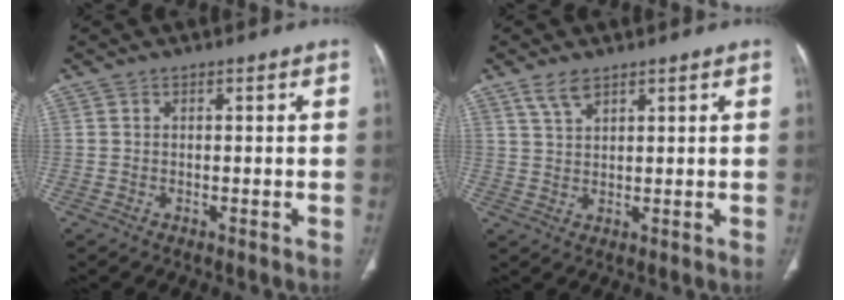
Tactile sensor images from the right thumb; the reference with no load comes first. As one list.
[{"total": 3.6, "force": [2.6, 1.6, 1.9], "torque": [-0.037, -0.008, 0.057]}]